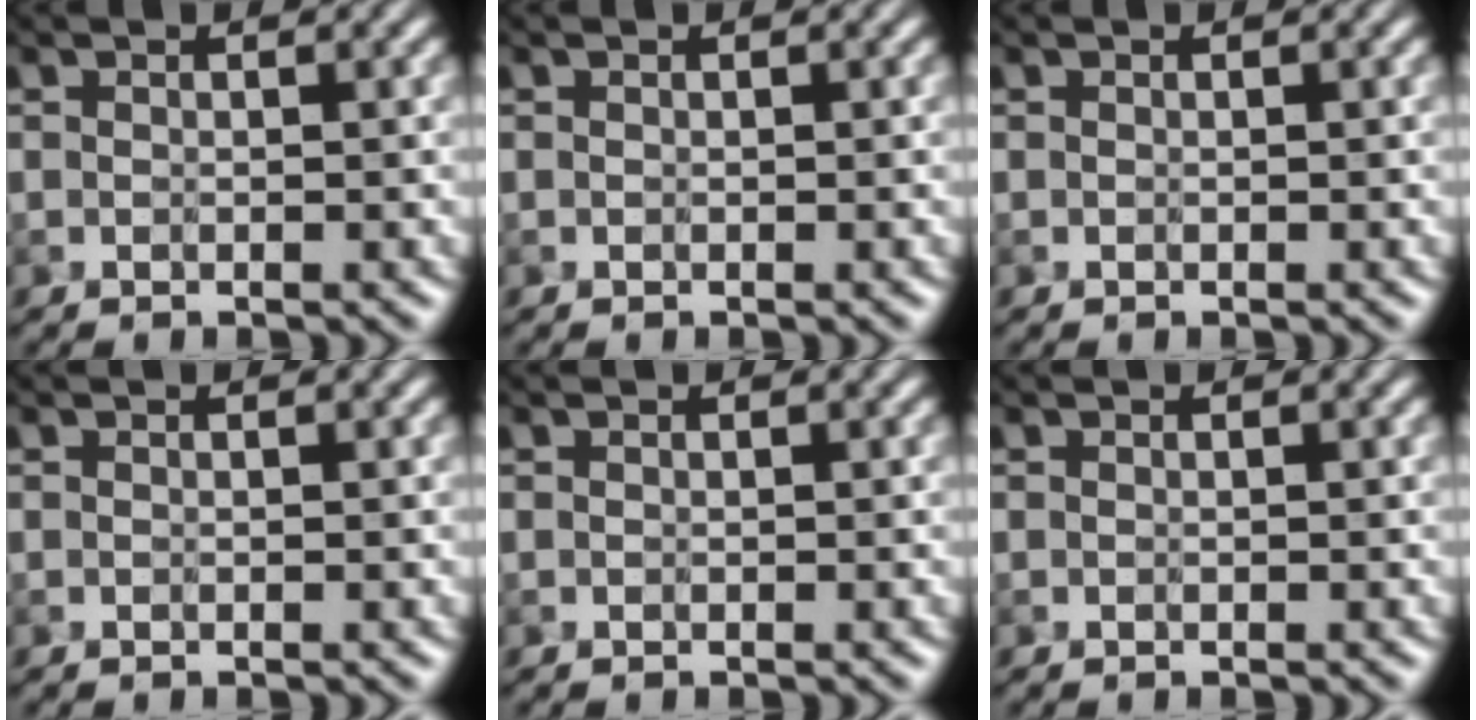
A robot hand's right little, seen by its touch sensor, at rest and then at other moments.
{"total": 0.0}
{"total": 0.0}
{"total": 0.0}
{"total": 0.0}
{"total": 0.0}